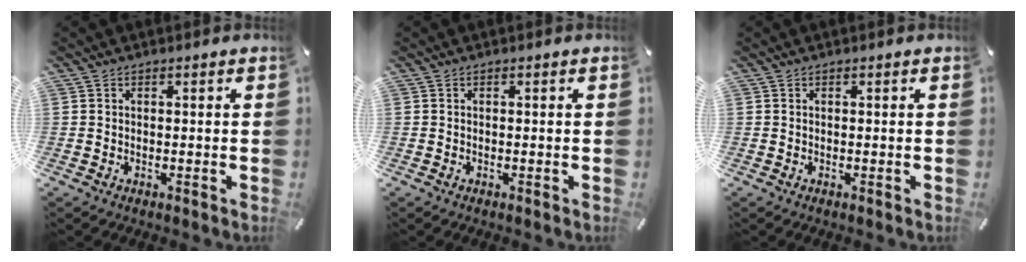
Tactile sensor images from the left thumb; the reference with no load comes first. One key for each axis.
{"total": 0.0}
{"total": 0.0}